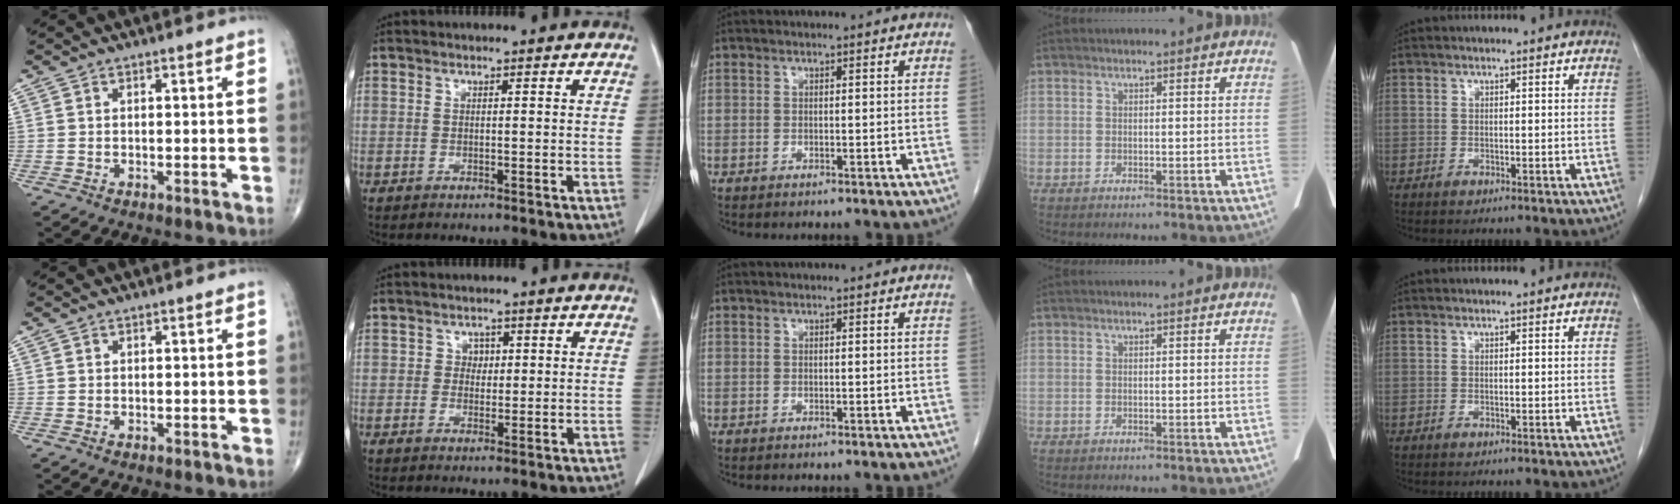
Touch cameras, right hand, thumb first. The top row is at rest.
{"index": {"total": 2.3, "force": [0.5, 2.1, 1.0], "torque": [-0.012, 0.005, 0.007]}}